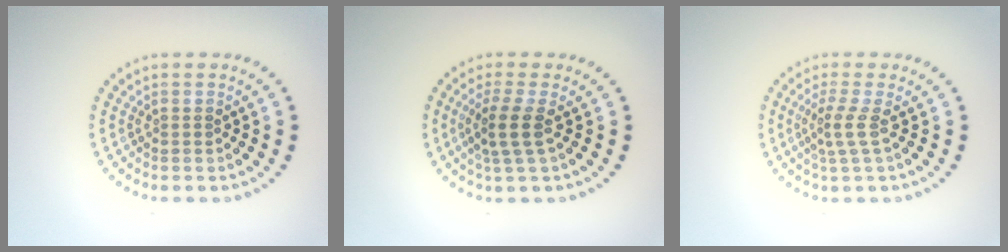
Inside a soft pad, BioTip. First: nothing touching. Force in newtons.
{"total": 2.7, "press": 2.2, "slide": 1.6}
{"total": 2.0, "press": 1.3, "slide": 1.6}